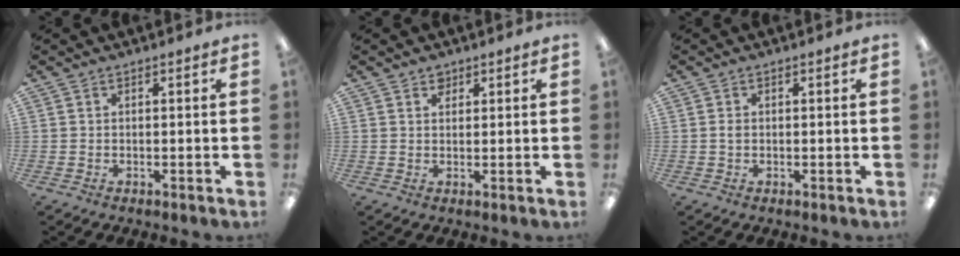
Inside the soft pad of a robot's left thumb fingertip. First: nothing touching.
{"total": 2.1, "force": [1.6, 1.3, 0.5], "torque": [0.005, -0.007, 0.027]}
{"total": 1.2, "force": [0.1, 0.7, 0.9], "torque": [-0.019, 0.003, 0.000]}